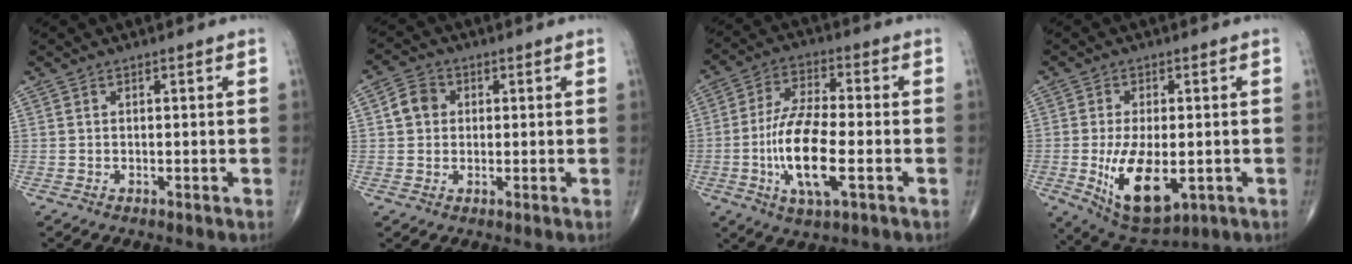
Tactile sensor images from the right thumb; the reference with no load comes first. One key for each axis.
{"total": 4.6, "fx": 0.7, "fy": 3.9, "fz": 2.2, "tx": -0.030, "ty": 0.008, "tz": 0.006}
{"total": 13.7, "fx": -3.4, "fy": 4.6, "fz": 12.5, "tx": -0.248, "ty": 0.010, "tz": -0.063}
{"total": 12.7, "fx": -2.7, "fy": 6.3, "fz": 10.7, "tx": -0.179, "ty": -0.015, "tz": -0.027}